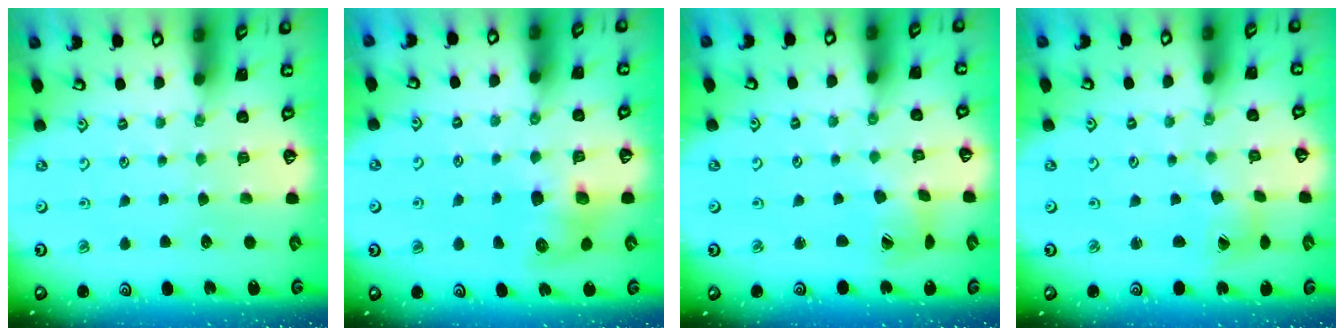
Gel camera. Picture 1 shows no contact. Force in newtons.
{"total": 8.8, "press": 8.7, "slide": 0.9}
{"total": 6.1, "press": 6.0, "slide": 0.4}
{"total": 2.5, "press": 2.5, "slide": 0.3}